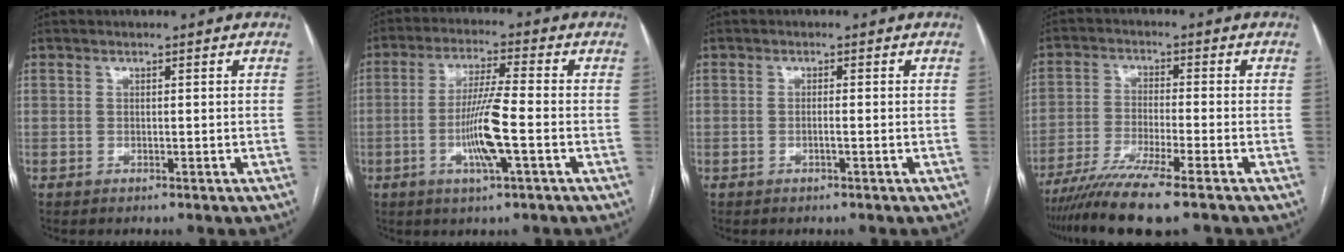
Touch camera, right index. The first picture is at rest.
{"total": 8.8, "force": [-2.2, 0.0, 8.5], "torque": [-0.162, -0.006, -0.044]}
{"total": 0.9, "force": [-0.2, 0.0, 0.9], "torque": [-0.013, 0.001, -0.002]}
{"total": 10.6, "force": [-8.0, -0.4, 7.0], "torque": [-0.122, -0.027, -0.136]}